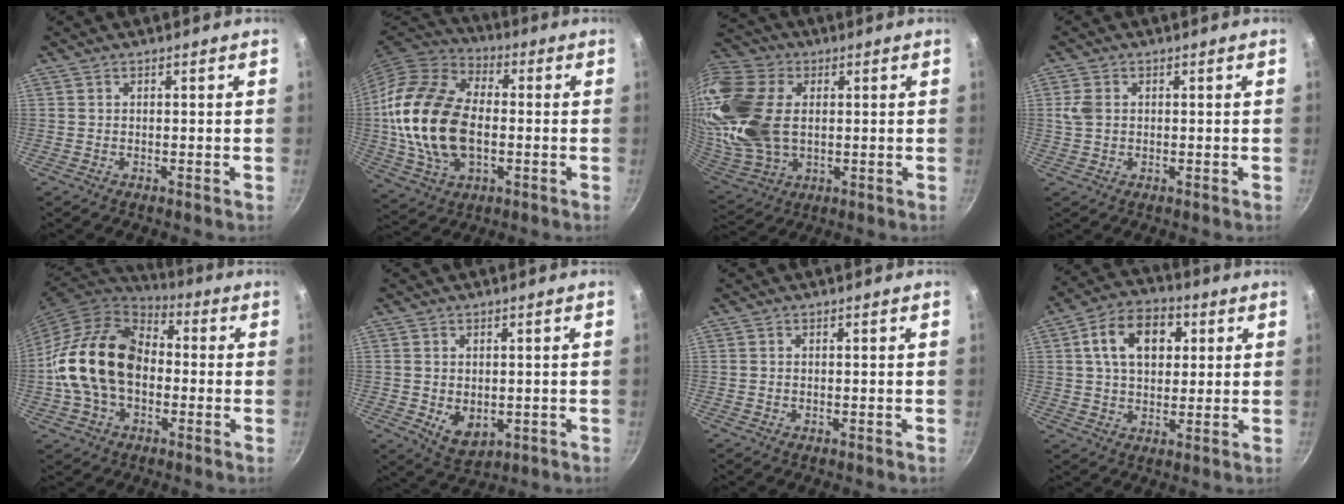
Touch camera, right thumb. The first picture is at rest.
{"total": 21.8, "force": [-1.1, 13.9, 16.7], "torque": [-0.310, 0.020, -0.022]}
{"total": 25.5, "force": [3.4, 17.5, 18.2], "torque": [-0.398, 0.001, 0.066]}
{"total": 3.3, "force": [0.5, 2.4, 2.2], "torque": [-0.045, 0.004, 0.009]}
{"total": 19.7, "force": [-1.3, 13.8, 13.9], "torque": [-0.233, 0.040, -0.034]}
{"total": 5.9, "force": [-0.5, 4.2, 4.1], "torque": [-0.055, -0.015, 0.005]}
{"total": 0.0}
{"total": 12.9, "force": [3.5, 8.7, 8.8], "torque": [-0.119, 0.010, 0.047]}